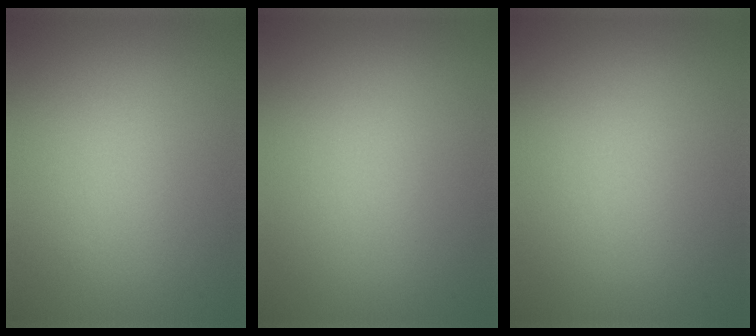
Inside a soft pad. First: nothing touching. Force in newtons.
{"total": 0.0}
{"total": 0.0}